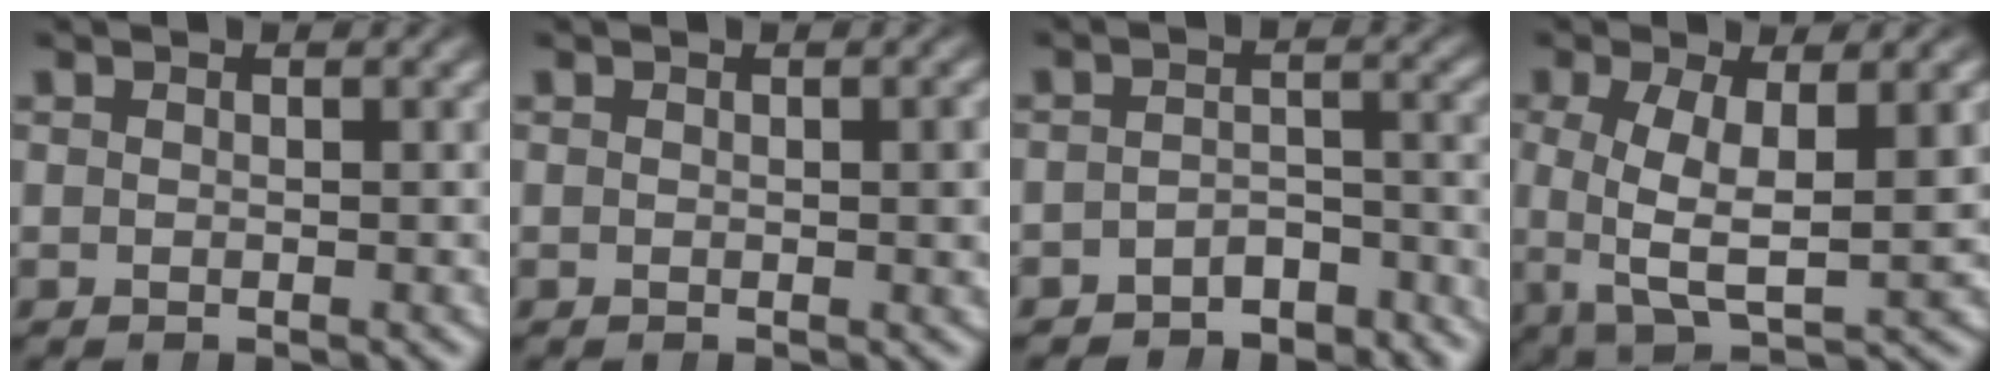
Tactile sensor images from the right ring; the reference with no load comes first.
{"total": 0.6, "force": [0.1, 0.1, 0.6], "torque": [-0.002, 0.003, -0.001]}
{"total": 4.8, "force": [-4.2, 1.9, 1.2], "torque": [-0.005, -0.015, -0.071]}
{"total": 6.2, "force": [-0.5, 3.1, 5.3], "torque": [-0.112, -0.032, 0.009]}